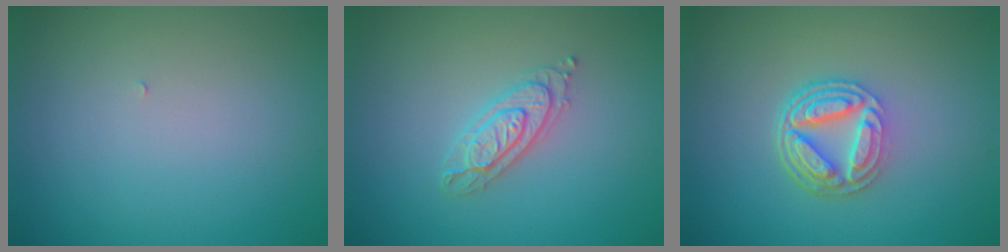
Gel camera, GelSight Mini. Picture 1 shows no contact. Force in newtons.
{"total": 2.3, "press": 2.2, "slide": 0.5}
{"total": 5.1, "press": 3.9, "slide": 3.4}